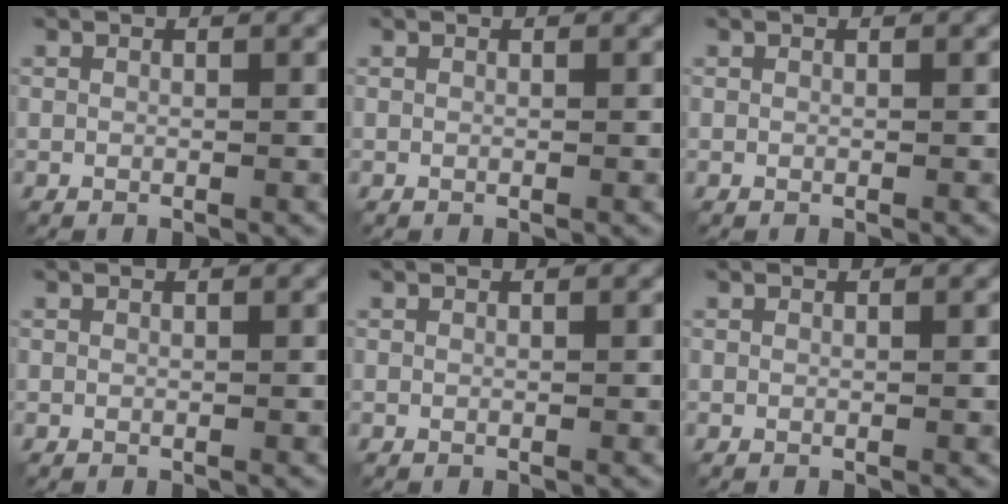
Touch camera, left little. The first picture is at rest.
{"total": 0.0}
{"total": 0.0}
{"total": 0.0}
{"total": 0.0}
{"total": 0.0}